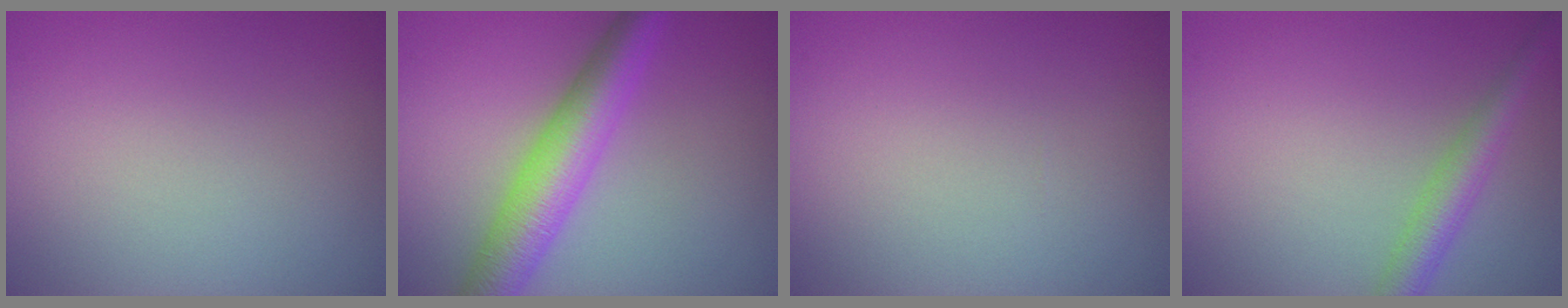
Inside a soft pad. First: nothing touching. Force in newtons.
{"total": 6.0, "press": 6.0, "slide": 0.0}
{"total": 0.0}
{"total": 3.1, "press": 3.1, "slide": 0.1}